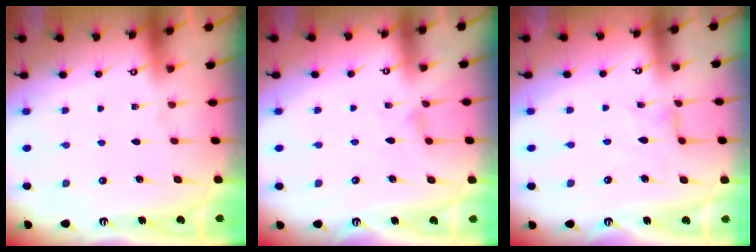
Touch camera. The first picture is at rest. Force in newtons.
{"total": 1.1, "press": 1.1, "slide": 0.4}
{"total": 0.7, "press": 0.7, "slide": 0.0}